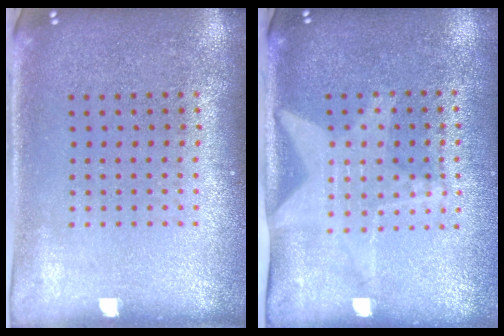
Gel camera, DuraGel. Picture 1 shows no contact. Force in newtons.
{"total": 1.9, "press": 1.5, "slide": 1.1}